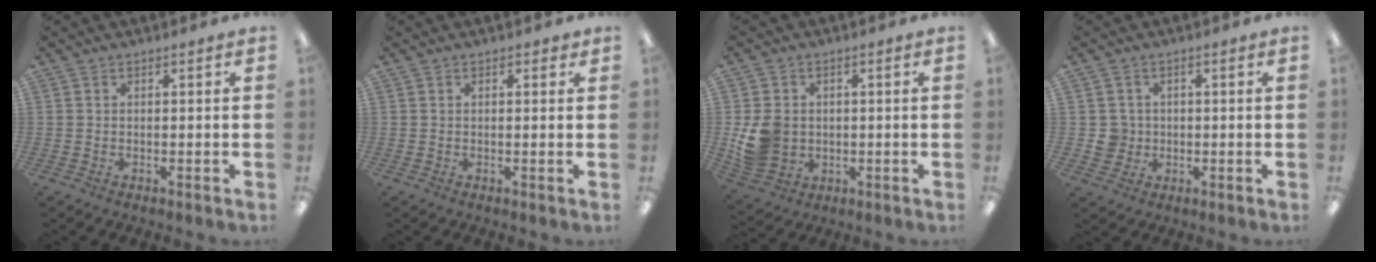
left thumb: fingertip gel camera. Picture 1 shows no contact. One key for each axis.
{"total": 0.9, "fx": 0.5, "fy": 0.6, "fz": 0.5, "tx": -0.002, "ty": 0.001, "tz": 0.007}
{"total": 8.4, "fx": -0.1, "fy": 7.4, "fz": 4.0, "tx": -0.091, "ty": 0.011, "tz": 0.002}
{"total": 4.2, "fx": 0.1, "fy": 4.2, "fz": 0.4, "tx": -0.001, "ty": 0.004, "tz": 0.000}